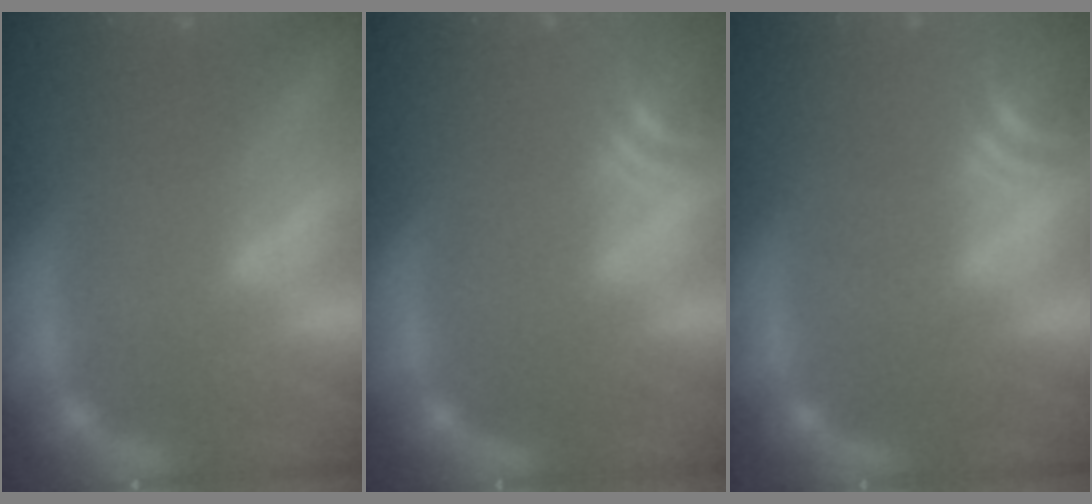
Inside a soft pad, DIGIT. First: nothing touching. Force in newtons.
{"total": 4.0}
{"total": 4.5}